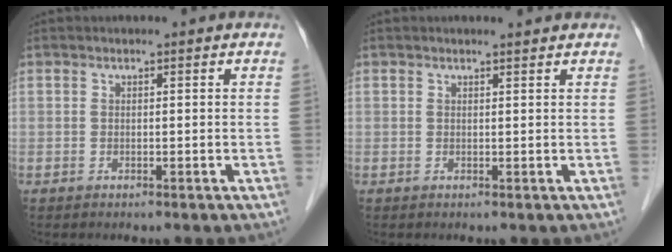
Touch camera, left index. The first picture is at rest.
{"total": 0.0}